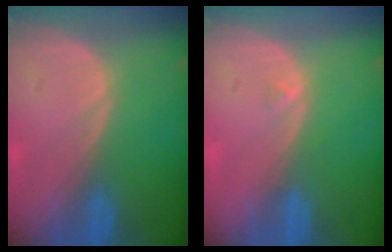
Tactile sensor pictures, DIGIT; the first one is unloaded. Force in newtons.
{"total": 0.5, "press": 0.5, "slide": 0.2}